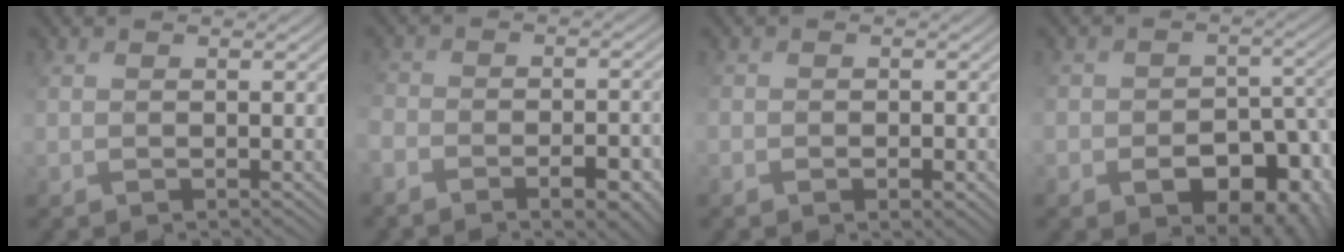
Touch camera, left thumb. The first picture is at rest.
{"total": 8.9, "force": [-5.6, 4.1, 5.6], "torque": [-0.080, -0.015, -0.070]}
{"total": 2.8, "force": [-1.2, 1.9, 1.8], "torque": [-0.029, -0.012, -0.016]}
{"total": 12.7, "force": [-5.7, 9.0, 6.9], "torque": [-0.090, -0.030, -0.082]}